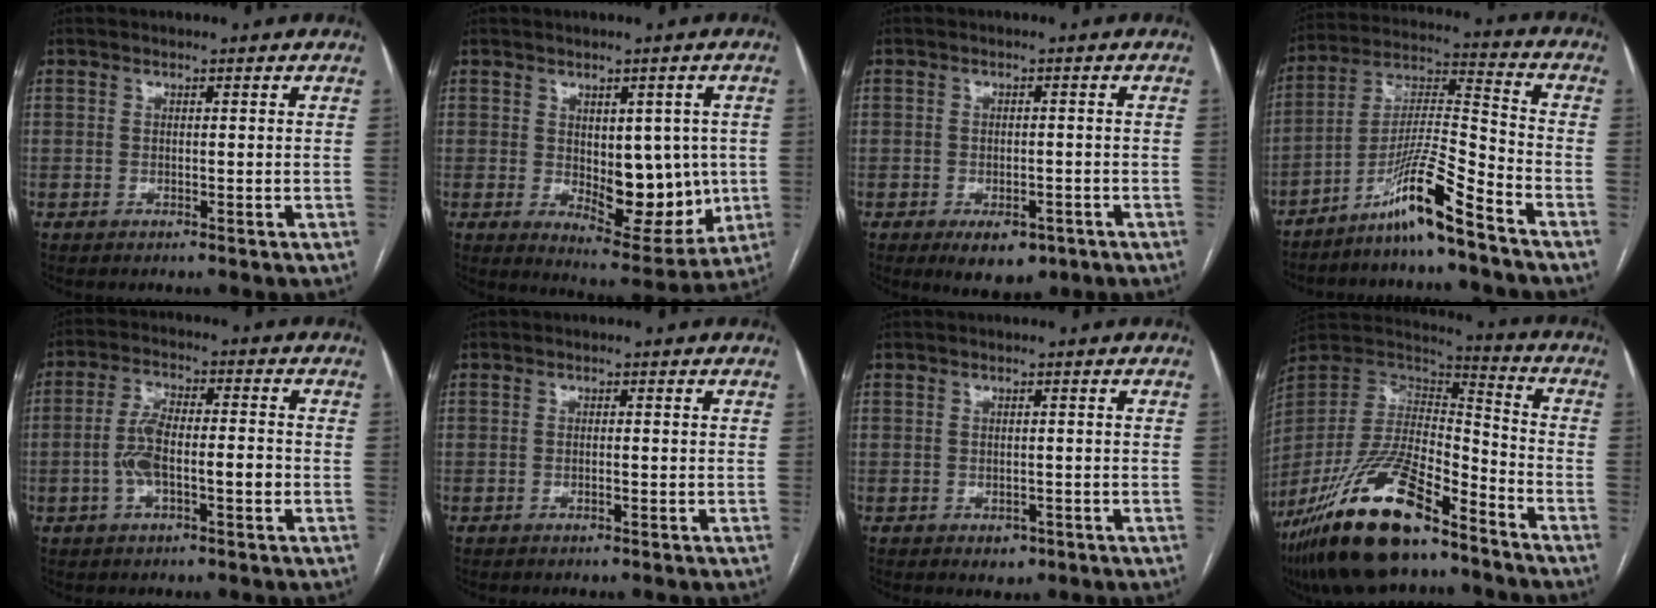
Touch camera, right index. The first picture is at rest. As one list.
[{"total": 11.5, "force": [-0.5, 5.7, 10.0], "torque": [-0.121, -0.006, 0.014]}, {"total": 6.0, "force": [-3.6, 3.3, 3.5], "torque": [-0.044, -0.001, -0.043]}, {"total": 11.8, "force": [-8.6, -0.6, 8.0], "torque": [-0.157, -0.001, -0.157]}, {"total": 7.8, "force": [-1.8, 2.5, 7.2], "torque": [-0.145, 0.022, -0.032]}, {"total": 0.8, "force": [-0.2, 0.2, 0.7], "torque": [-0.014, -0.001, -0.003]}, {"total": 2.0, "force": [-1.0, 1.5, 0.9], "torque": [-0.007, 0.002, -0.005]}, {"total": 23.0, "force": [-15.9, 6.7, 15.2], "torque": [-0.313, -0.017, -0.289]}]